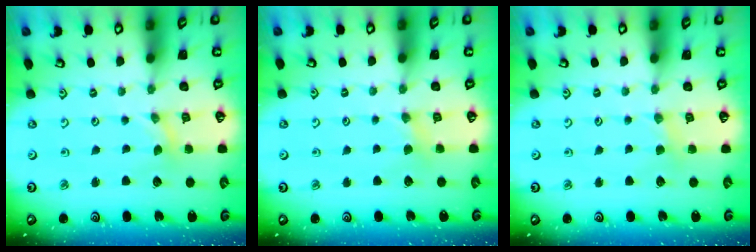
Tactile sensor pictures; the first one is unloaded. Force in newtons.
{"total": 1.9, "press": 1.9, "slide": 0.4}
{"total": 2.2, "press": 2.2, "slide": 0.3}